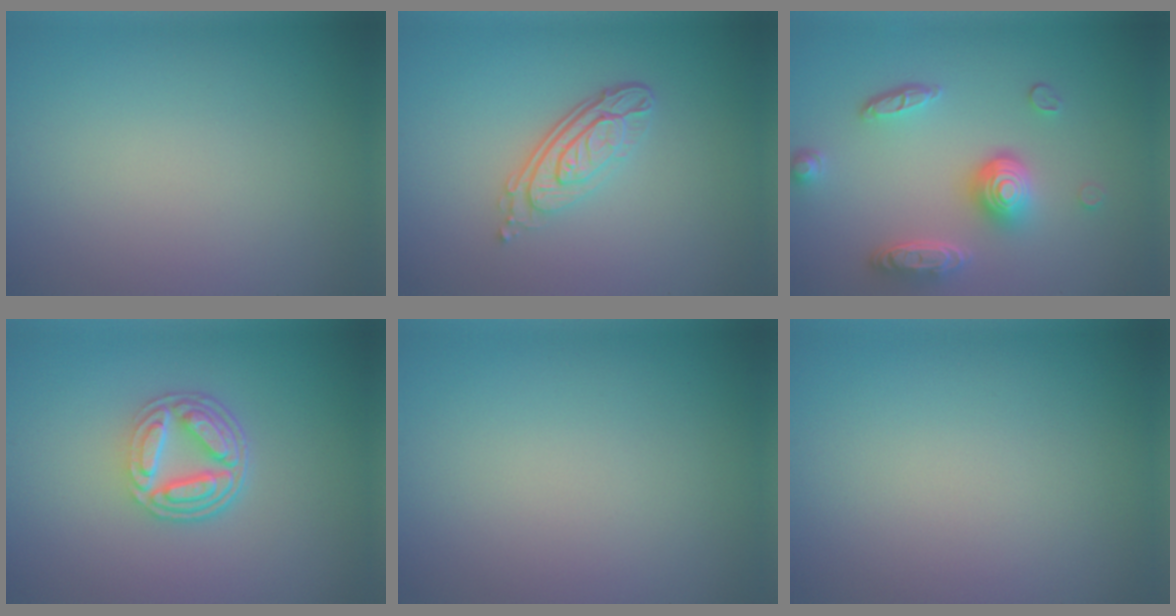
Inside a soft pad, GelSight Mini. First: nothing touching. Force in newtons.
{"total": 4.4, "press": 3.1, "slide": 3.2}
{"total": 5.1, "press": 3.7, "slide": 3.4}
{"total": 5.1, "press": 3.6, "slide": 3.6}
{"total": 0.0}
{"total": 0.0}